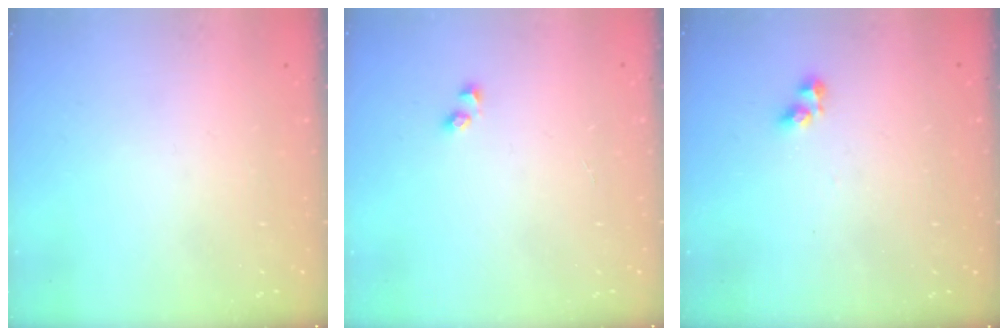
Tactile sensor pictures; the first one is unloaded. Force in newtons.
{"total": 2.1, "press": 1.7, "slide": 1.2}
{"total": 3.9, "press": 3.9, "slide": 0.2}